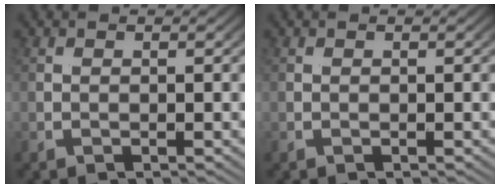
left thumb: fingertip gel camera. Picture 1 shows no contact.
{"total": 0.0}